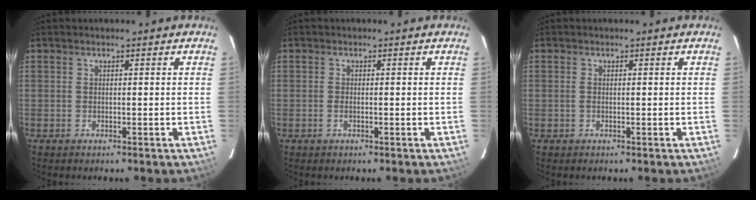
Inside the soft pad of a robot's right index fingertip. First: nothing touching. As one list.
[{"total": 0.9, "force": [-0.4, 0.4, 0.8], "torque": [-0.018, 0.000, -0.008]}, {"total": 0.6, "force": [0.0, 0.3, 0.5], "torque": [-0.013, 0.001, -0.002]}]